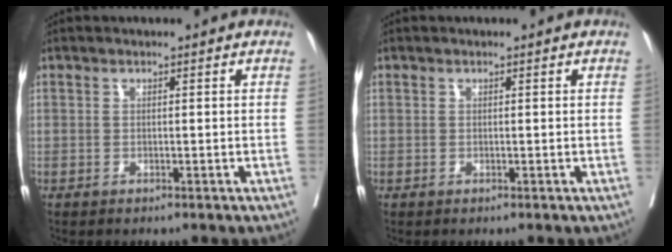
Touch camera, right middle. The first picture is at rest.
{"total": 0.0}